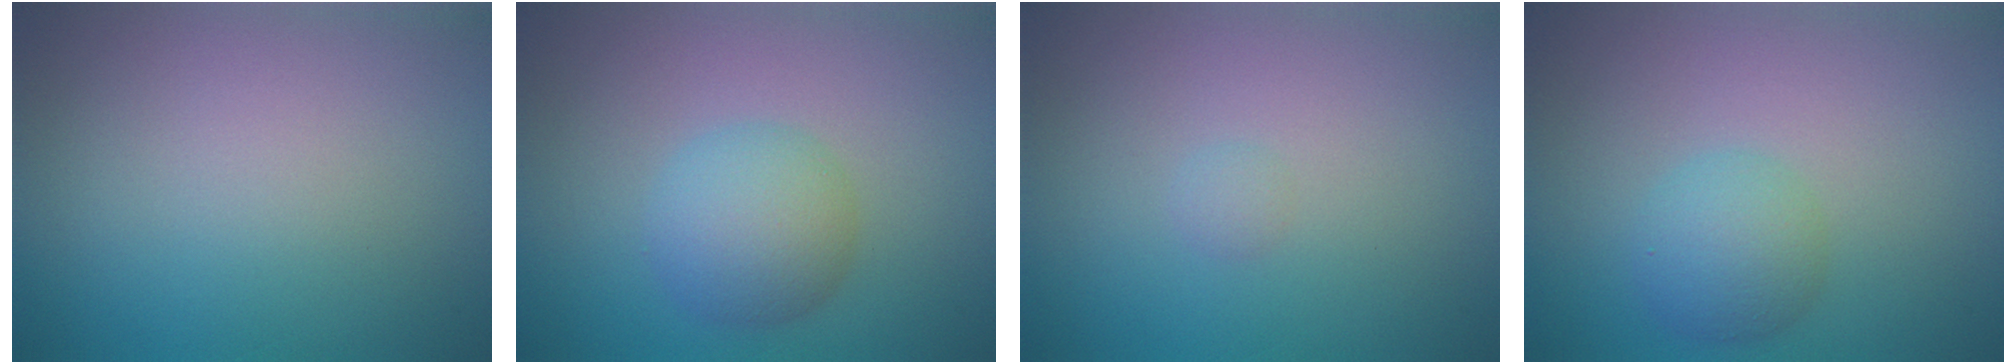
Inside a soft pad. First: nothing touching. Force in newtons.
{"total": 3.9, "press": 3.9, "slide": 0.0}
{"total": 0.6, "press": 0.6, "slide": 0.0}
{"total": 3.0, "press": 2.9, "slide": 0.2}